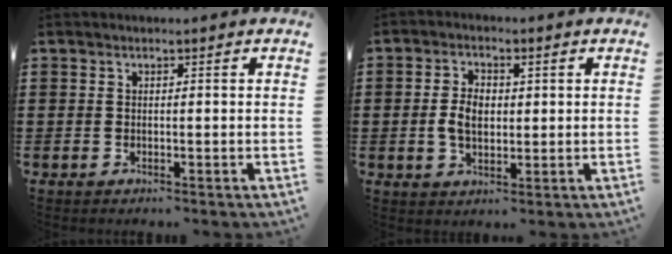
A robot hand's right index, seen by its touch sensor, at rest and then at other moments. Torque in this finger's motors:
{"motor_torque": [0.13, 0.01, 0.15, 0.11]}